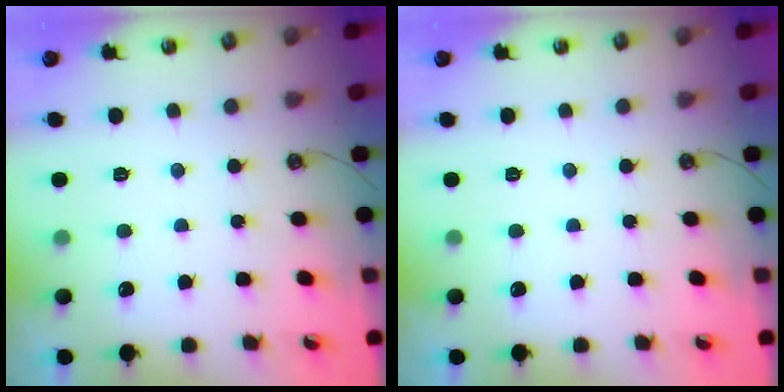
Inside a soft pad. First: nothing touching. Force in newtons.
{"total": 0.0}